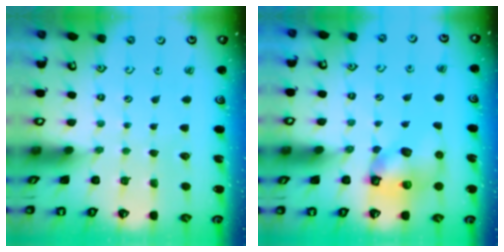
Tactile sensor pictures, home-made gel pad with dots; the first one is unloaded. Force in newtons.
{"total": 9.3, "press": 9.2, "slide": 1.4}